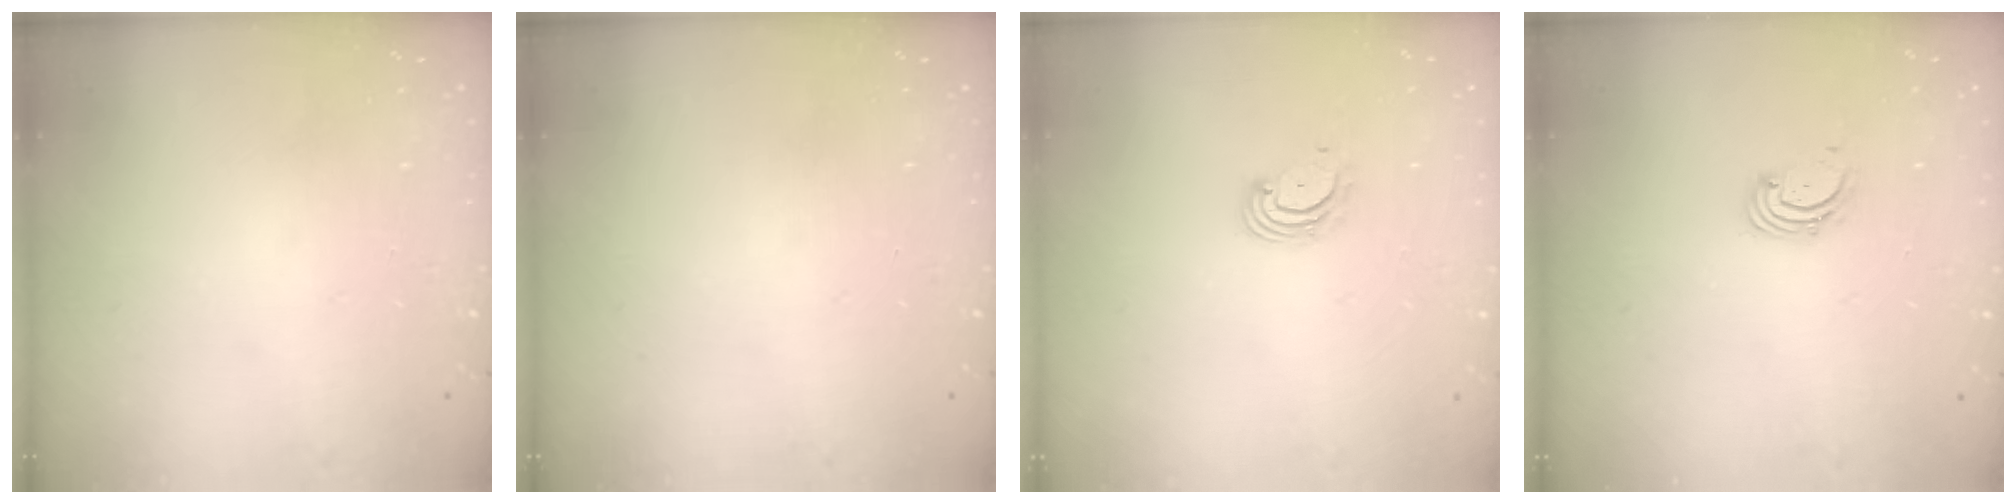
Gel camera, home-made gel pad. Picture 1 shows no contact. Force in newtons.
{"total": 0.0}
{"total": 3.5, "press": 3.5, "slide": 0.4}
{"total": 1.6, "press": 1.6, "slide": 0.2}